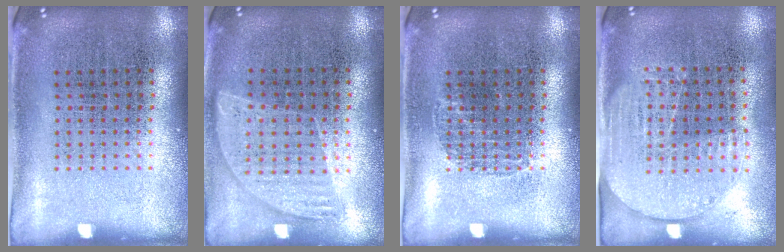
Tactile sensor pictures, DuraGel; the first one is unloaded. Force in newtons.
{"total": 0.9, "press": 0.8, "slide": 0.3}
{"total": 0.5, "press": 0.5, "slide": 0.1}
{"total": 1.6, "press": 1.4, "slide": 0.7}